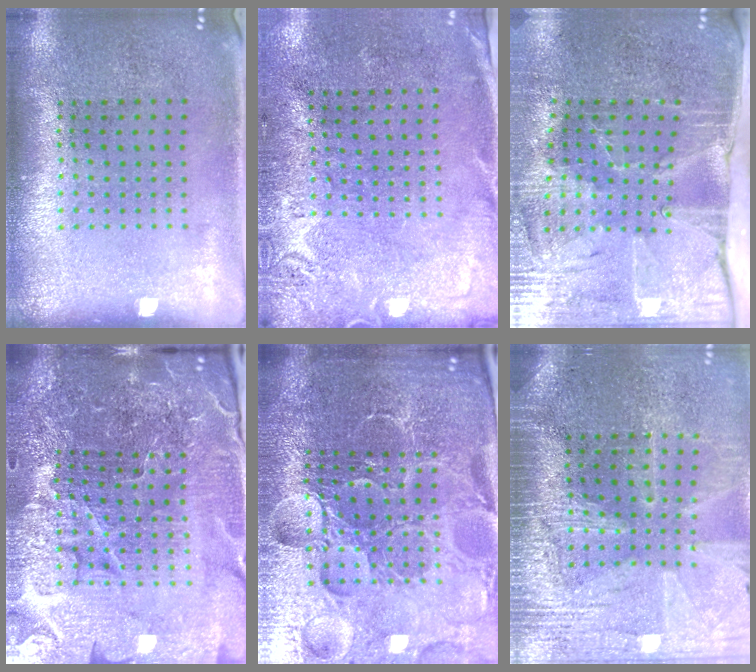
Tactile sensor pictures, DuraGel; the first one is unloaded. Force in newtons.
{"total": 2.8, "press": 2.4, "slide": 1.4}
{"total": 4.4, "press": 3.7, "slide": 2.4}
{"total": 6.7, "press": 5.9, "slide": 3.1}
{"total": 6.8, "press": 6.0, "slide": 3.2}
{"total": 3.4, "press": 3.2, "slide": 1.2}